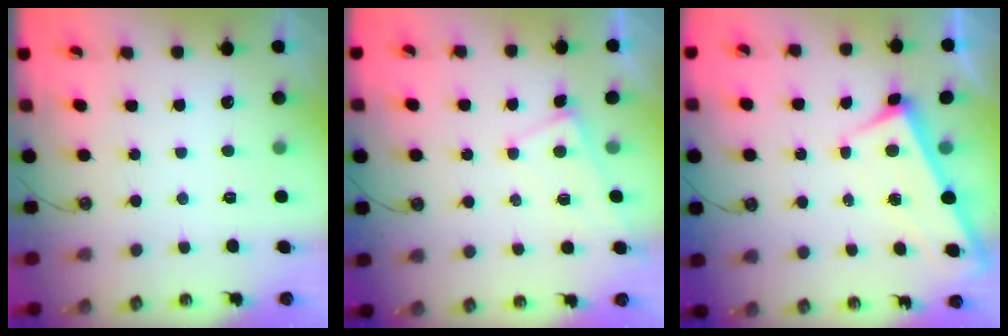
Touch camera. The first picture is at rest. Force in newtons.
{"total": 0.6, "press": 0.6, "slide": 0.2}
{"total": 2.9, "press": 2.9, "slide": 0.0}